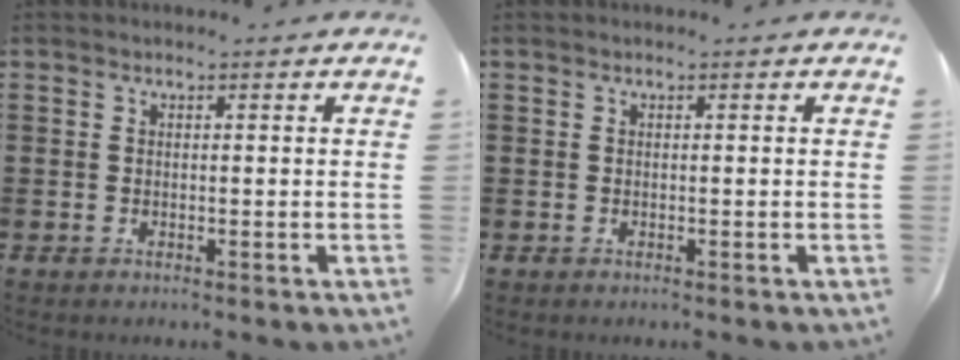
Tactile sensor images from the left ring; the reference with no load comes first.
{"total": 0.0}